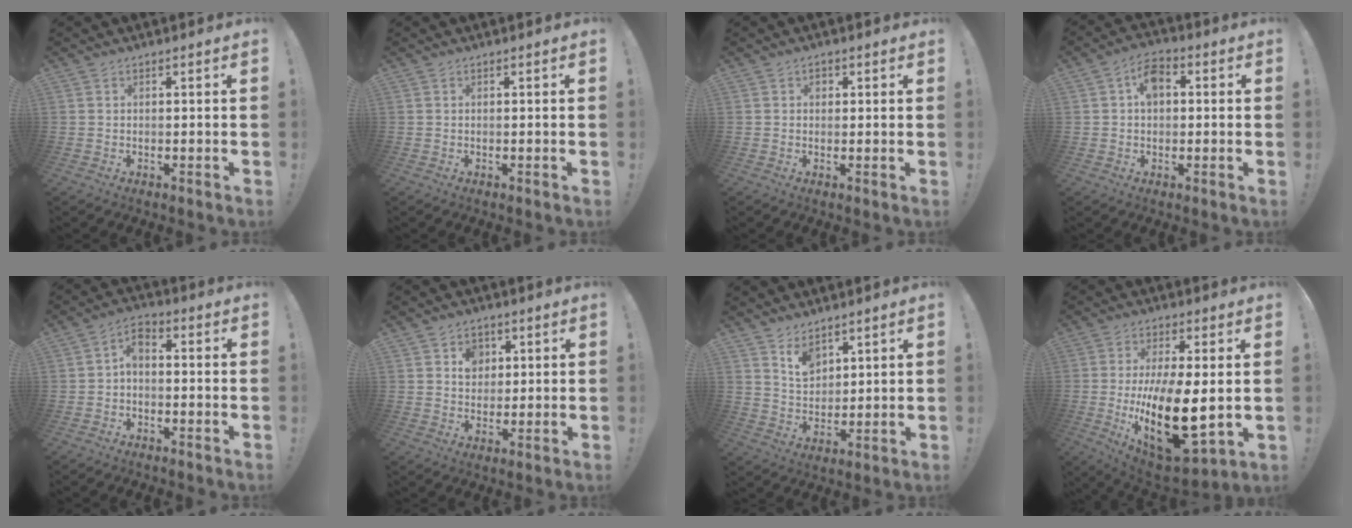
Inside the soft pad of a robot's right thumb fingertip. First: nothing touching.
{"total": 0.0}
{"total": 1.5, "force": [0.4, 1.2, 0.7], "torque": [-0.004, 0.001, 0.004]}
{"total": 6.1, "force": [0.9, 4.4, 4.2], "torque": [-0.069, 0.012, 0.018]}
{"total": 4.1, "force": [-1.0, 2.3, 3.2], "torque": [-0.075, 0.003, -0.020]}
{"total": 5.8, "force": [2.3, 4.9, 2.1], "torque": [-0.019, -0.009, 0.040]}
{"total": 7.0, "force": [5.0, 4.2, 2.4], "torque": [-0.041, -0.032, 0.095]}
{"total": 21.1, "force": [-1.5, 9.6, 18.7], "torque": [-0.322, -0.022, -0.008]}